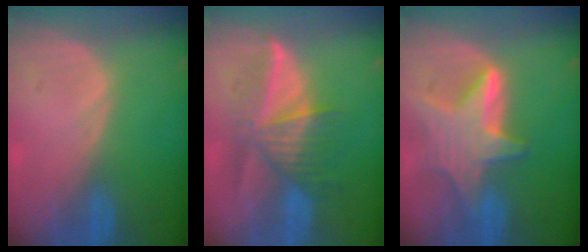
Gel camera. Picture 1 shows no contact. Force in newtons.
{"total": 6.9, "press": 6.9, "slide": 0.2}
{"total": 7.8, "press": 7.8, "slide": 0.7}